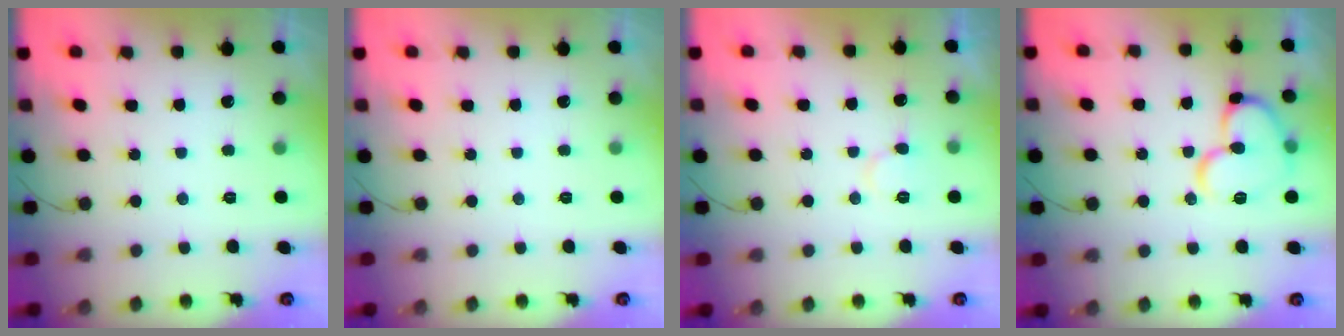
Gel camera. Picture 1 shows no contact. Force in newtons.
{"total": 0.0}
{"total": 7.0, "press": 7.0, "slide": 0.4}
{"total": 14.1, "press": 13.9, "slide": 2.0}